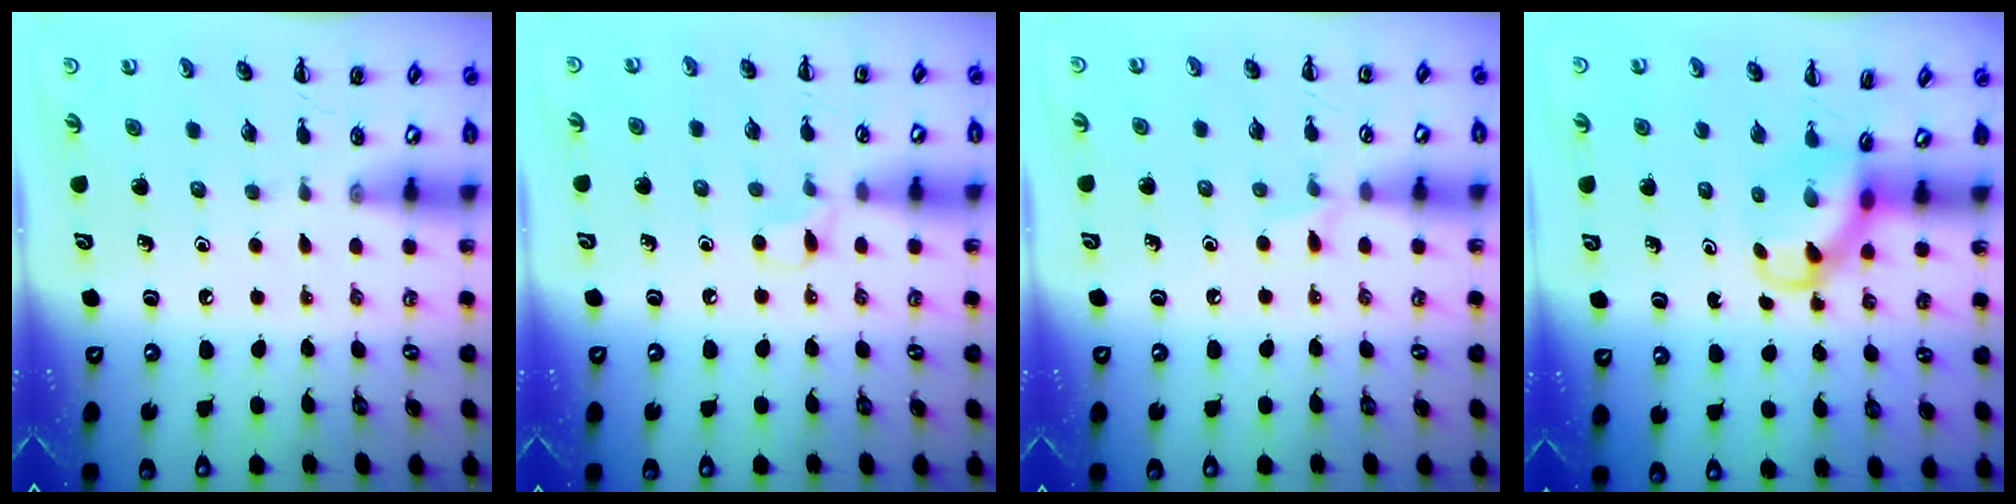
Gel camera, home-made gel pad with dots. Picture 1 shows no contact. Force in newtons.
{"total": 3.7, "press": 3.5, "slide": 1.2}
{"total": 5.0, "press": 4.7, "slide": 1.8}
{"total": 3.7, "press": 3.5, "slide": 1.1}